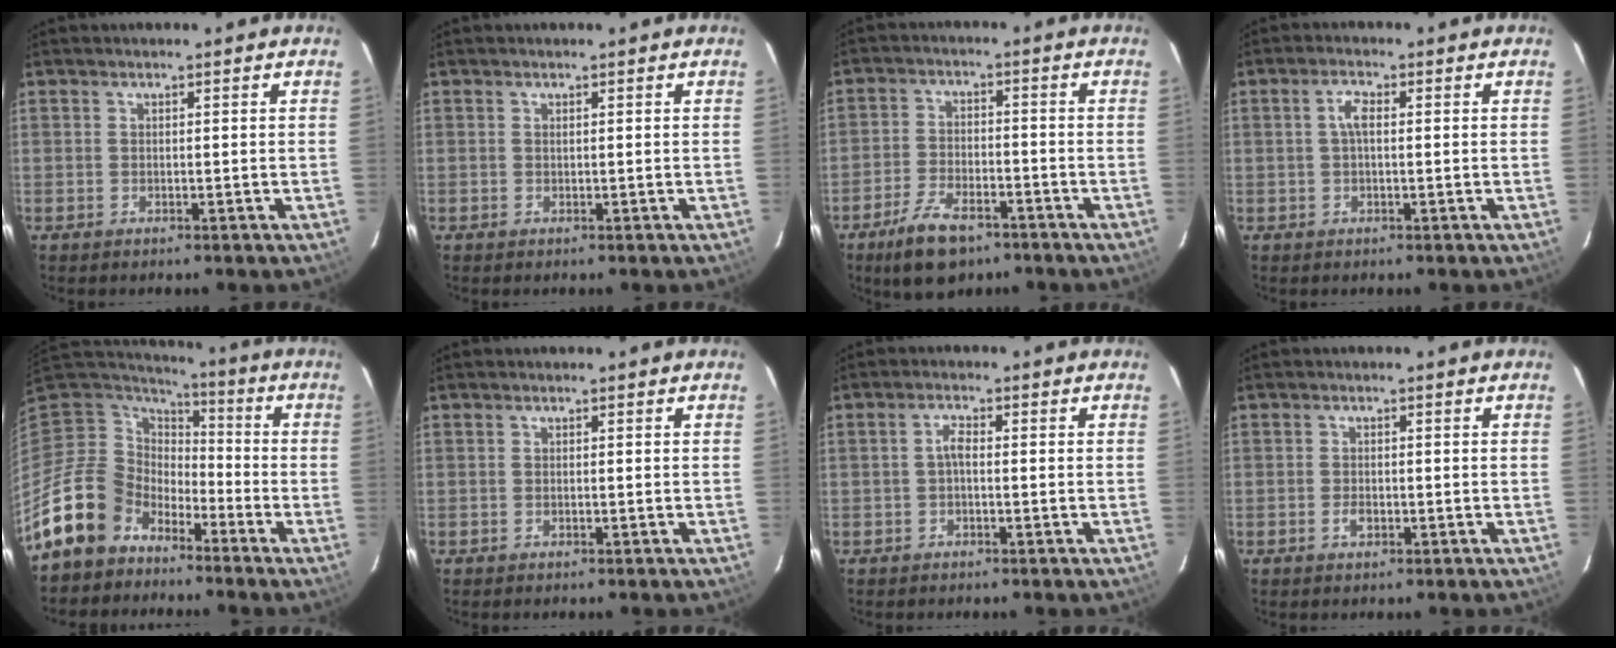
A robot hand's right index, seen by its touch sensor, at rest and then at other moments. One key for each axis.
{"total": 0.0}
{"total": 9.6, "fx": -6.6, "fy": 4.3, "fz": 5.6, "tx": -0.131, "ty": -0.005, "tz": -0.115}
{"total": 2.6, "fx": 0.2, "fy": 1.0, "fz": 2.4, "tx": -0.051, "ty": 0.009, "tz": 0.004}
{"total": 12.8, "fx": -9.0, "fy": 8.7, "fz": 2.2, "tx": -0.070, "ty": 0.023, "tz": -0.162}
{"total": 0.0}
{"total": 1.8, "fx": -0.4, "fy": 0.7, "fz": 1.6, "tx": -0.034, "ty": 0.009, "tz": -0.010}
{"total": 1.8, "fx": -0.8, "fy": 1.2, "fz": 1.2, "tx": -0.024, "ty": 0.000, "tz": -0.014}